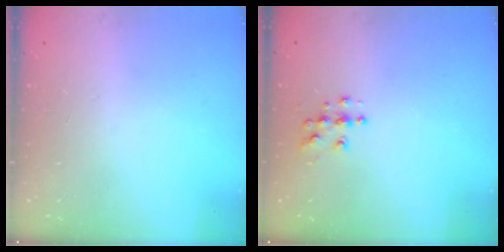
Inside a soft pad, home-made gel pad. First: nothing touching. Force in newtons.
{"total": 5.9, "press": 5.9, "slide": 0.2}